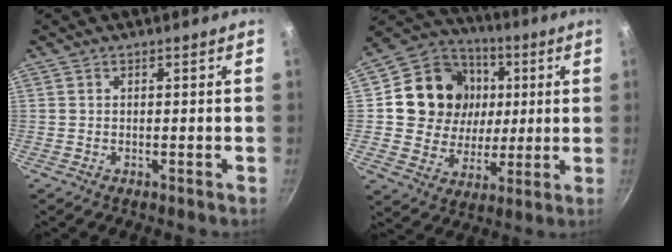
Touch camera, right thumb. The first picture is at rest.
{"total": 18.8, "force": [3.6, 16.4, 8.4], "torque": [-0.130, 0.009, 0.061]}